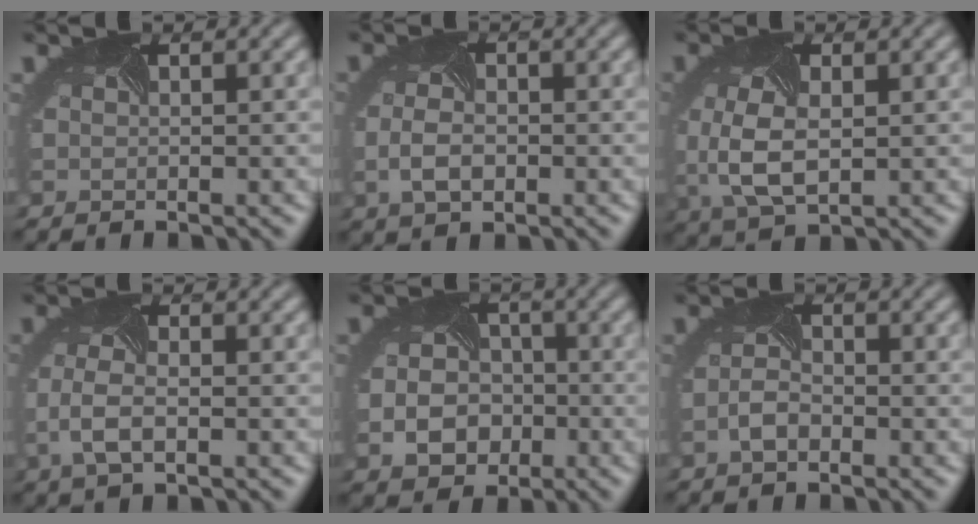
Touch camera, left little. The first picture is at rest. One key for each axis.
{"total": 2.7, "fx": -1.1, "fy": 1.7, "fz": 1.8, "tx": -0.049, "ty": -0.004, "tz": -0.014}
{"total": 5.1, "fx": -1.0, "fy": 2.9, "fz": 4.1, "tx": -0.114, "ty": -0.011, "tz": -0.007}
{"total": 3.0, "fx": -1.2, "fy": 1.3, "fz": 2.3, "tx": -0.070, "ty": -0.005, "tz": -0.015}
{"total": 5.5, "fx": -1.9, "fy": 4.3, "fz": 2.8, "tx": -0.051, "ty": -0.015, "tz": -0.023}
{"total": 1.9, "fx": -1.5, "fy": 0.7, "fz": 0.9, "tx": -0.032, "ty": -0.002, "tz": -0.023}